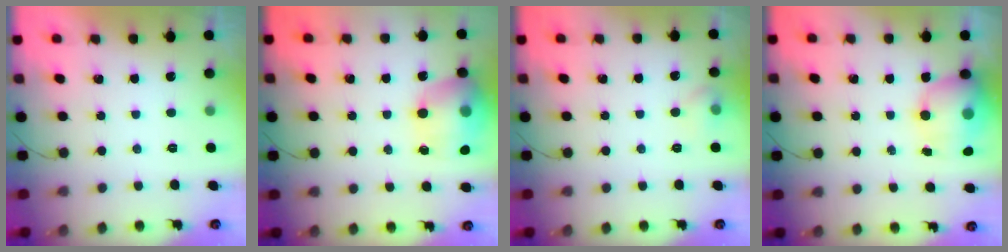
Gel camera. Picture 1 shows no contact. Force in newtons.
{"total": 16.5, "press": 16.4, "slide": 1.6}
{"total": 7.3, "press": 5.3, "slide": 5.0}
{"total": 10.6, "press": 10.2, "slide": 2.7}